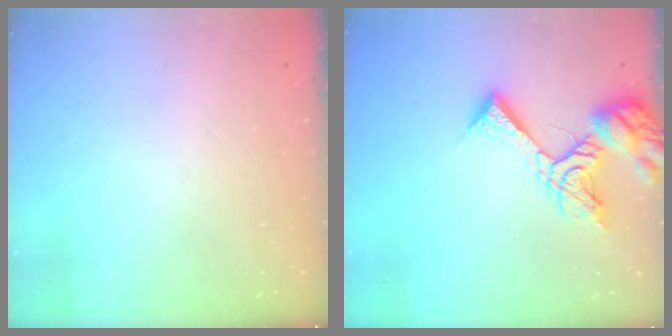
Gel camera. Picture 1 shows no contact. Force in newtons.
{"total": 11.8, "press": 11.6, "slide": 1.6}